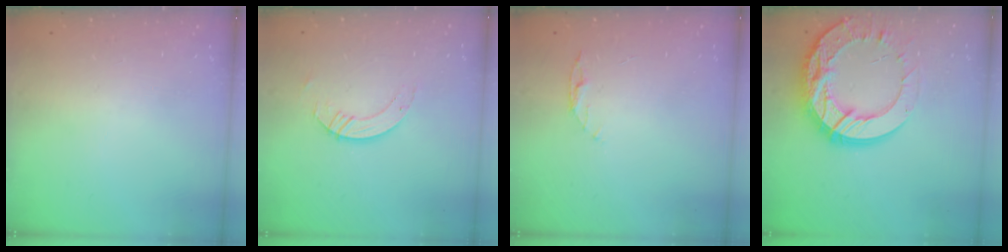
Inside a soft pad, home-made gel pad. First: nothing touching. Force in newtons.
{"total": 3.9, "press": 3.9, "slide": 0.4}
{"total": 3.9, "press": 3.9, "slide": 0.4}
{"total": 25.1, "press": 25.0, "slide": 2.3}